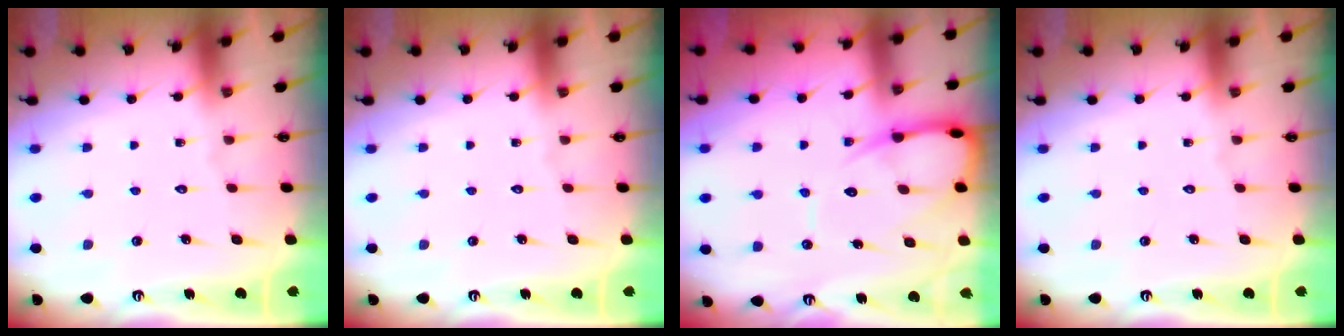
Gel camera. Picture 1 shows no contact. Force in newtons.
{"total": 0.0}
{"total": 10.2, "press": 10.2, "slide": 1.1}
{"total": 0.0}